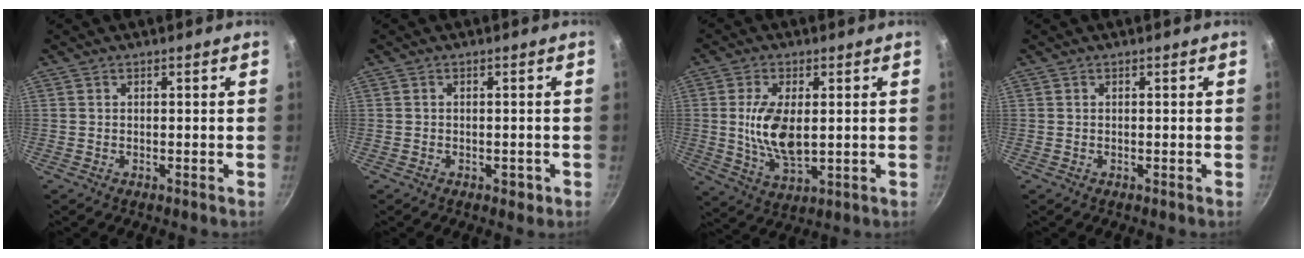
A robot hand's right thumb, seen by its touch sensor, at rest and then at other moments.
{"total": 1.7, "force": [-0.7, 1.0, 1.1], "torque": [-0.007, 0.002, -0.008]}
{"total": 10.3, "force": [0.7, 5.0, 9.0], "torque": [-0.173, -0.015, 0.022]}
{"total": 0.0}